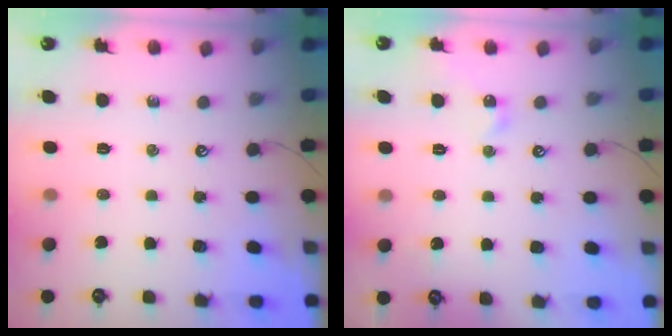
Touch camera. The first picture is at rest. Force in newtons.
{"total": 3.3, "press": 3.2, "slide": 0.5}